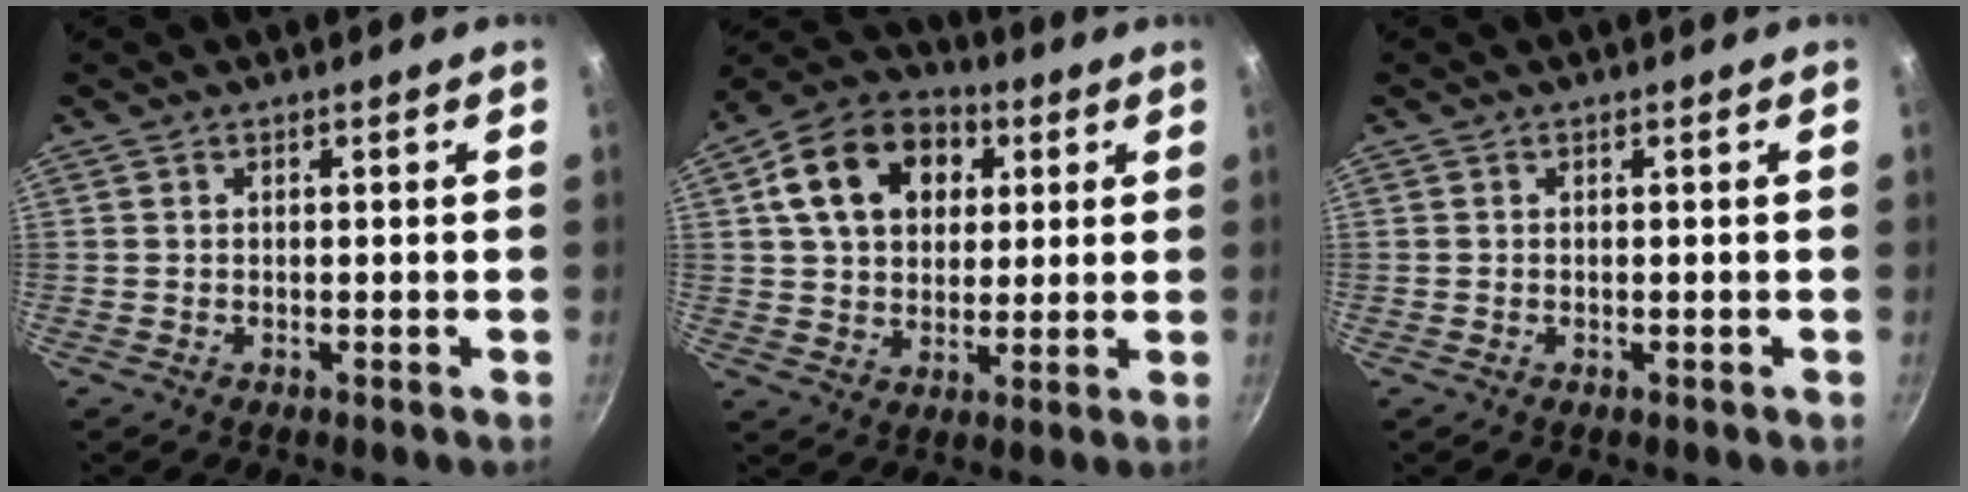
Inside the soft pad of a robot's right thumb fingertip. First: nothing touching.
{"total": 16.6, "force": [5.0, 12.2, 10.1], "torque": [-0.148, 0.016, 0.074]}
{"total": 0.0}